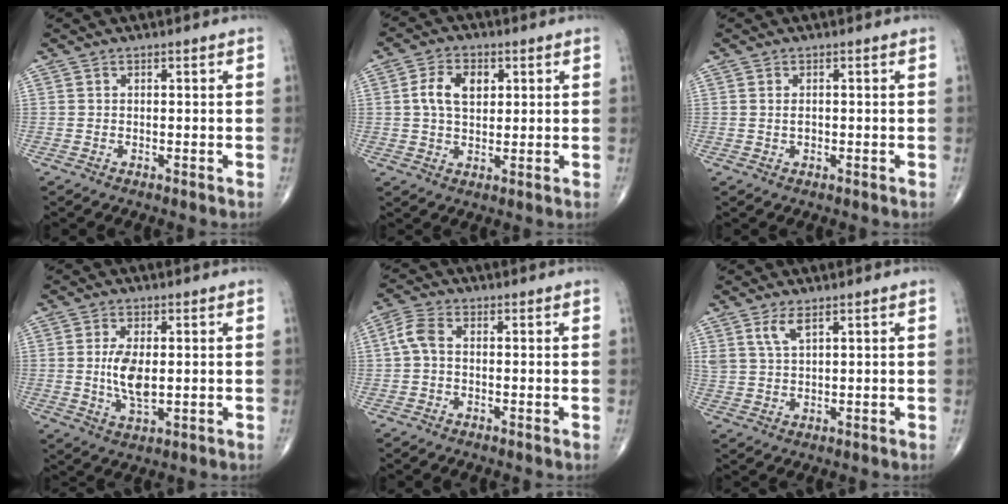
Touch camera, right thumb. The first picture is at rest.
{"total": 7.0, "force": [1.6, 4.5, 5.1], "torque": [-0.085, 0.002, 0.027]}
{"total": 1.1, "force": [0.0, 0.7, 0.9], "torque": [-0.015, -0.001, 0.001]}
{"total": 7.0, "force": [0.2, 3.2, 6.2], "torque": [-0.120, -0.012, 0.006]}
{"total": 4.0, "force": [-0.1, 2.3, 3.3], "torque": [-0.077, 0.011, -0.010]}
{"total": 3.6, "force": [2.1, 1.2, 2.6], "torque": [-0.056, -0.008, 0.049]}